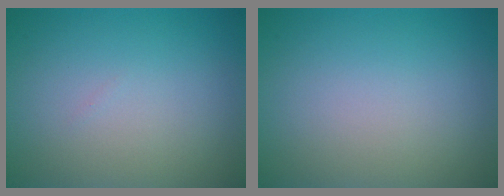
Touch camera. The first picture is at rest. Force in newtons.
{"total": 0.0}